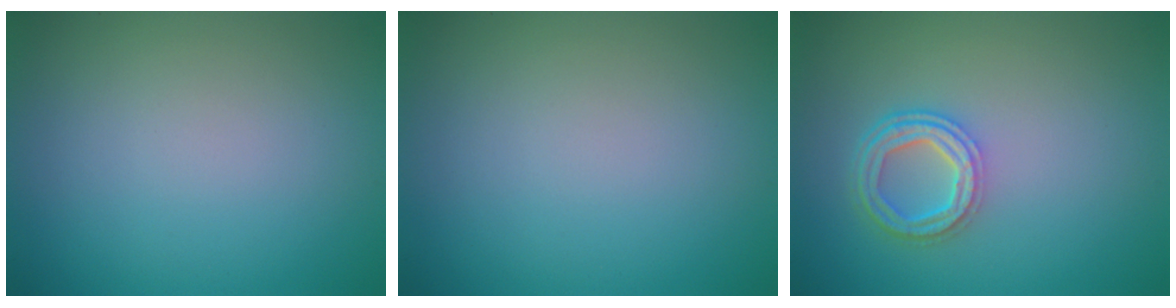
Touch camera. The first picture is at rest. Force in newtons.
{"total": 0.0}
{"total": 3.8, "press": 2.9, "slide": 2.4}